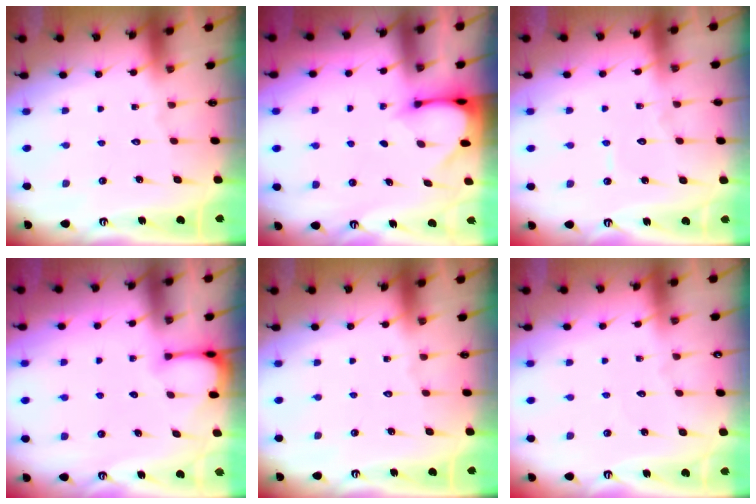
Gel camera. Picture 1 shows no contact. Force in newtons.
{"total": 3.2, "press": 3.2, "slide": 0.2}
{"total": 4.6, "press": 4.6, "slide": 0.5}
{"total": 2.6, "press": 2.5, "slide": 0.4}
{"total": 0.0}
{"total": 2.1, "press": 2.1, "slide": 0.1}